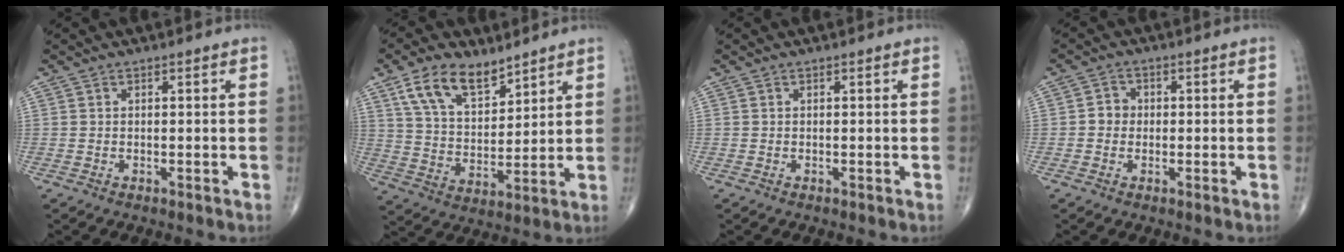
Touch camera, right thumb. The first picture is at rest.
{"total": 12.1, "force": [7.7, 6.4, 6.9], "torque": [-0.105, -0.038, 0.151]}
{"total": 0.0}
{"total": 2.7, "force": [-0.2, 2.5, 1.1], "torque": [-0.002, 0.007, -0.011]}